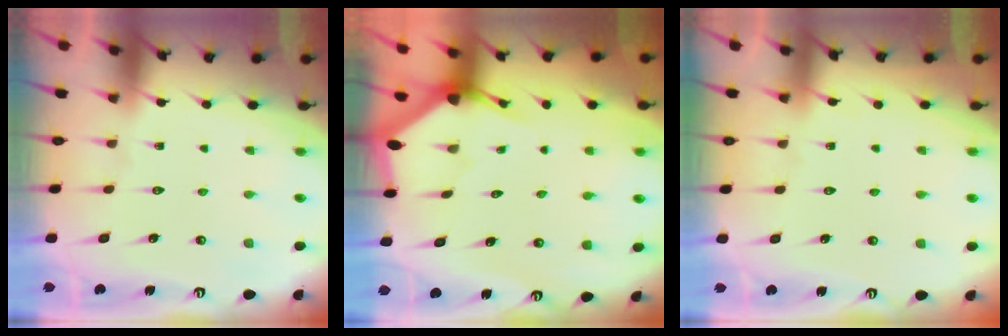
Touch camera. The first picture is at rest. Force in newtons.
{"total": 3.0, "press": 3.0, "slide": 0.1}
{"total": 2.6, "press": 2.6, "slide": 0.4}